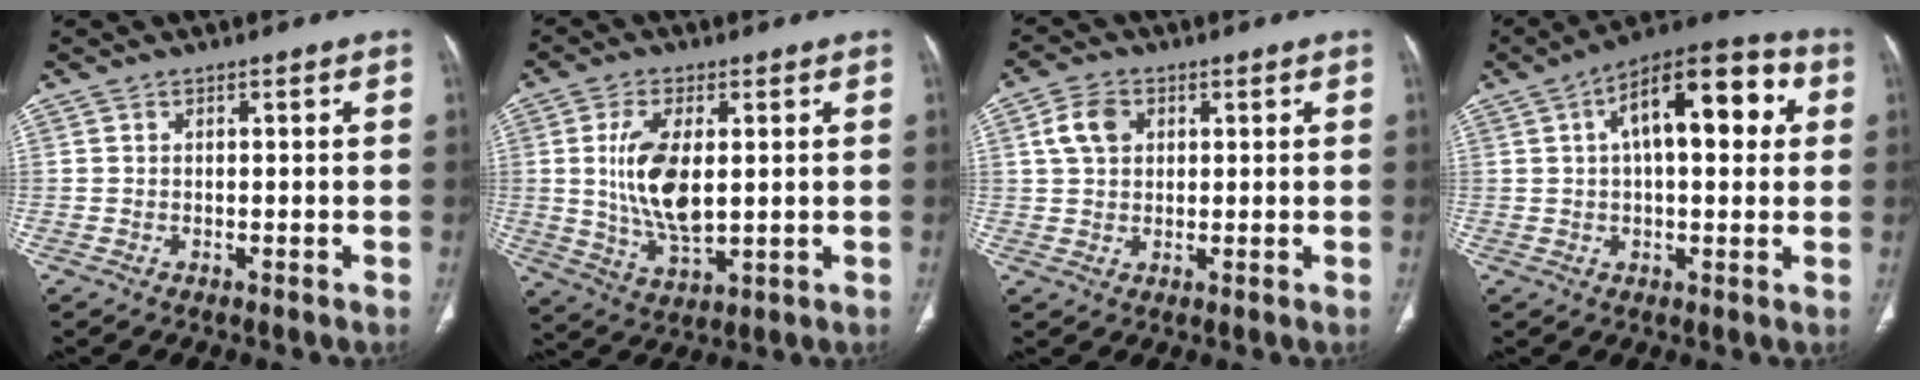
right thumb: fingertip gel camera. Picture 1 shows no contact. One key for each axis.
{"total": 11.8, "fx": 1.3, "fy": 5.6, "fz": 10.3, "tx": -0.203, "ty": -0.017, "tz": 0.034}
{"total": 5.5, "fx": 1.7, "fy": 4.1, "fz": 3.3, "tx": -0.054, "ty": 0.004, "tz": 0.031}
{"total": 16.6, "fx": 4.1, "fy": 7.4, "fz": 14.3, "tx": -0.182, "ty": 0.028, "tz": 0.052}